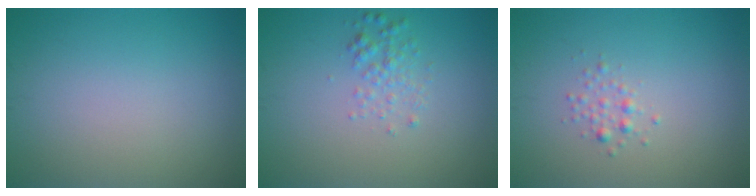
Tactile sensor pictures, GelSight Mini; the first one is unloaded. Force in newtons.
{"total": 1.6, "press": 1.6, "slide": 0.0}
{"total": 1.1, "press": 1.1, "slide": 0.0}